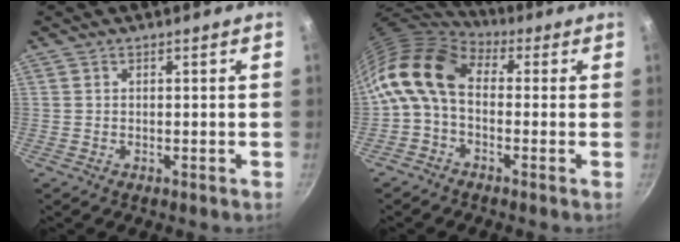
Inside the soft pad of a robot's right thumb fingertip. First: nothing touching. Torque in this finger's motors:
{"motor_torque": [1.34, 1.29, 0.60, -0.55, 0.24]}